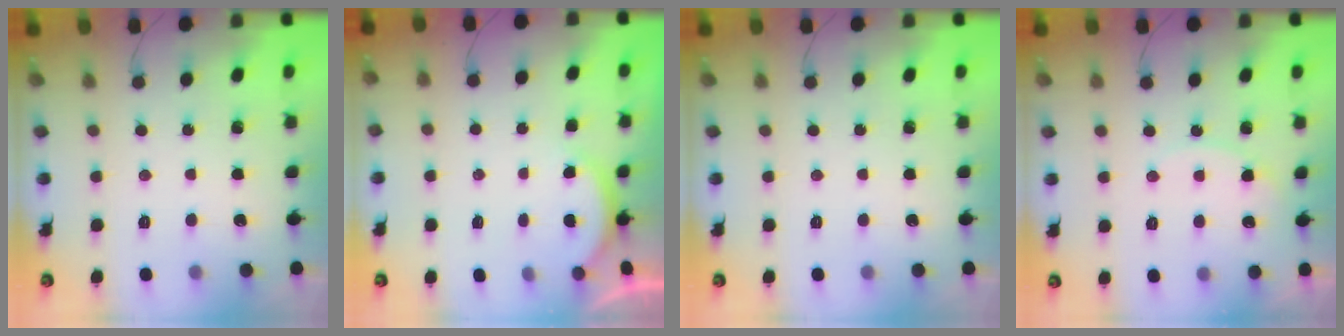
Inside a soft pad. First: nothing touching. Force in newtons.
{"total": 2.5, "press": 2.4, "slide": 0.6}
{"total": 0.0}
{"total": 6.7, "press": 6.7, "slide": 0.7}